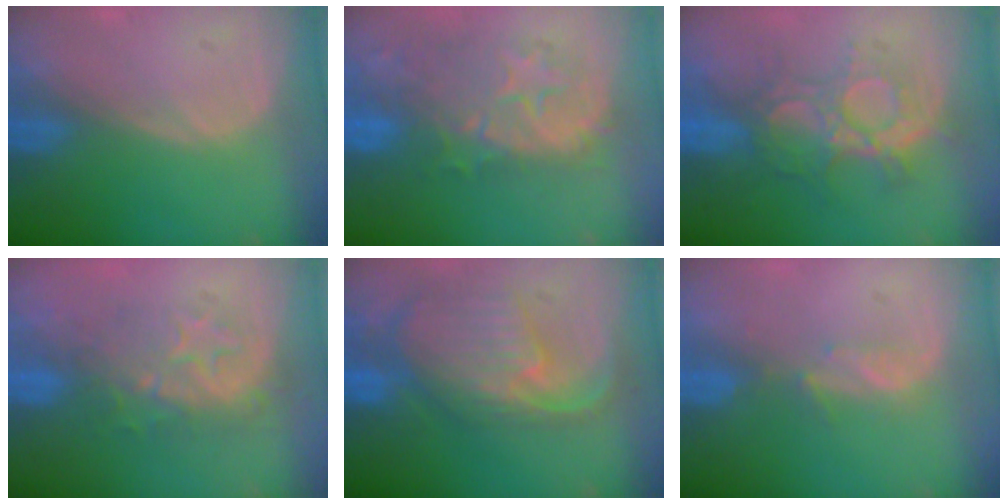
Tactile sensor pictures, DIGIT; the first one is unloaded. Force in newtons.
{"total": 9.6, "press": 9.4, "slide": 2.2}
{"total": 8.8, "press": 8.5, "slide": 2.3}
{"total": 8.4, "press": 7.5, "slide": 3.7}
{"total": 10.9, "press": 9.6, "slide": 5.2}
{"total": 2.3, "press": 2.1, "slide": 0.8}